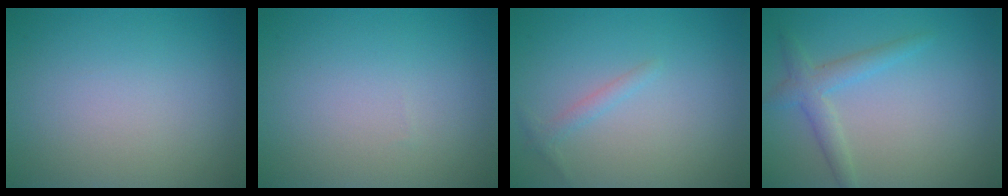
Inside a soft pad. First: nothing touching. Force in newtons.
{"total": 0.0}
{"total": 1.1, "press": 1.1, "slide": 0.1}
{"total": 2.4, "press": 2.4, "slide": 0.1}